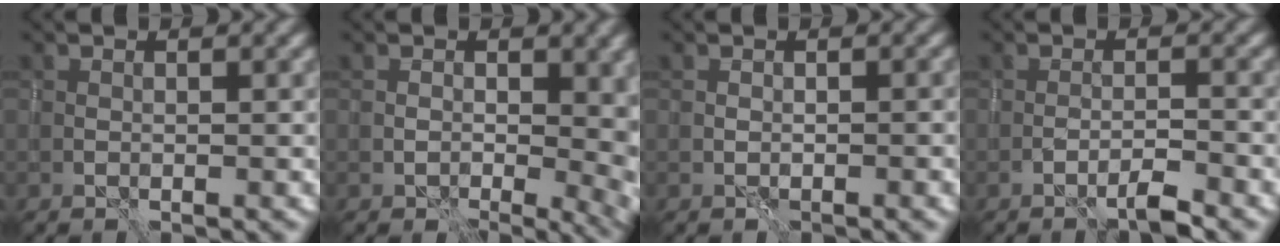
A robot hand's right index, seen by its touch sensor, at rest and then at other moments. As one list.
[{"total": 9.4, "force": [-0.3, 5.6, 7.6], "torque": [-0.091, -0.023, 0.008]}, {"total": 0.8, "force": [-0.4, 0.1, 0.7], "torque": [-0.010, -0.001, -0.007]}, {"total": 1.9, "force": [-1.4, 0.1, 1.2], "torque": [-0.015, 0.008, -0.031]}]